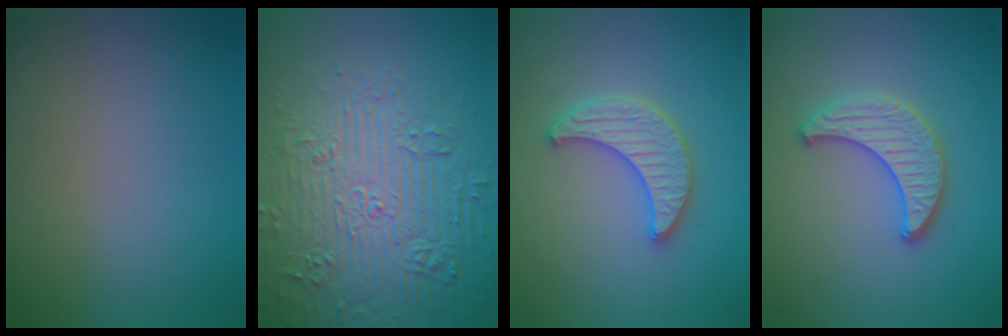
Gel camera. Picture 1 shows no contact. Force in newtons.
{"total": 7.8, "press": 7.6, "slide": 1.8}
{"total": 4.0, "press": 4.0, "slide": 0.7}
{"total": 3.1, "press": 3.1, "slide": 0.3}